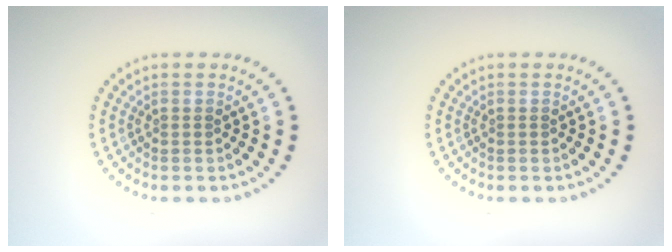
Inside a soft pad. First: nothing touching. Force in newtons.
{"total": 0.0}